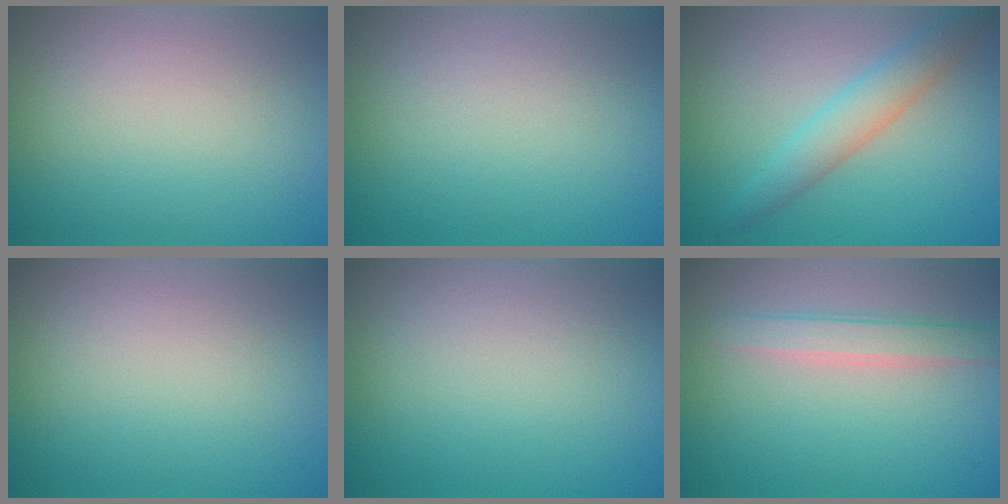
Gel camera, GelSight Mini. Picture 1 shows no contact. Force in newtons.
{"total": 0.0}
{"total": 3.4, "press": 3.4, "slide": 0.1}
{"total": 0.0}
{"total": 0.0}
{"total": 2.4, "press": 2.4, "slide": 0.1}